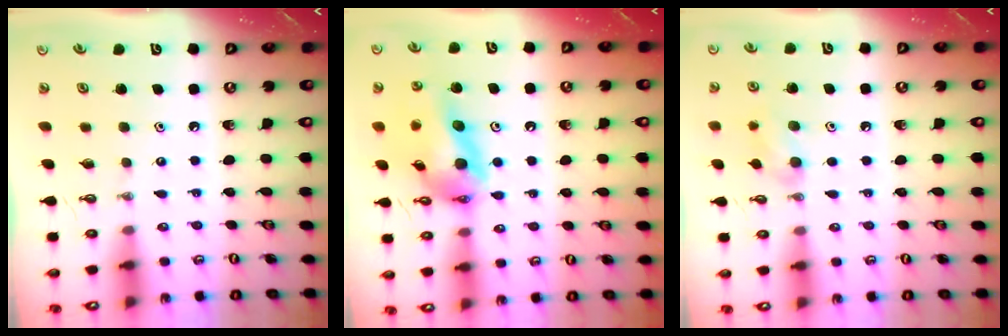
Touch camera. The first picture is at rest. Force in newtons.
{"total": 15.6, "press": 15.4, "slide": 2.1}
{"total": 9.0, "press": 6.3, "slide": 6.5}